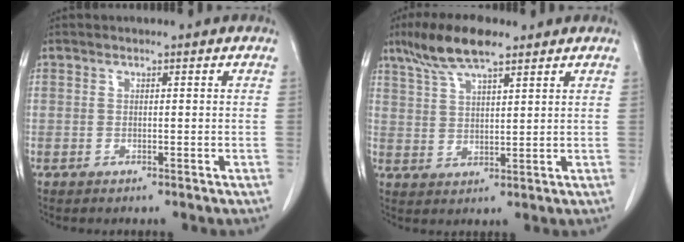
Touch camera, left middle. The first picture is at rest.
{"total": 8.8, "force": [6.4, 1.8, 5.8], "torque": [-0.118, 0.015, 0.119]}